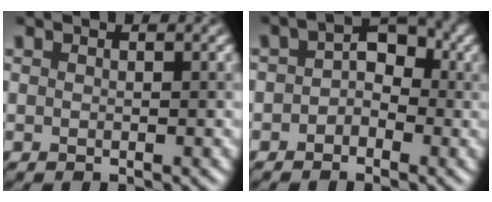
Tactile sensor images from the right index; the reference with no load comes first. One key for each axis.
{"total": 2.6, "fx": -0.6, "fy": 1.8, "fz": 1.7, "tx": -0.021, "ty": 0.023, "tz": -0.009}